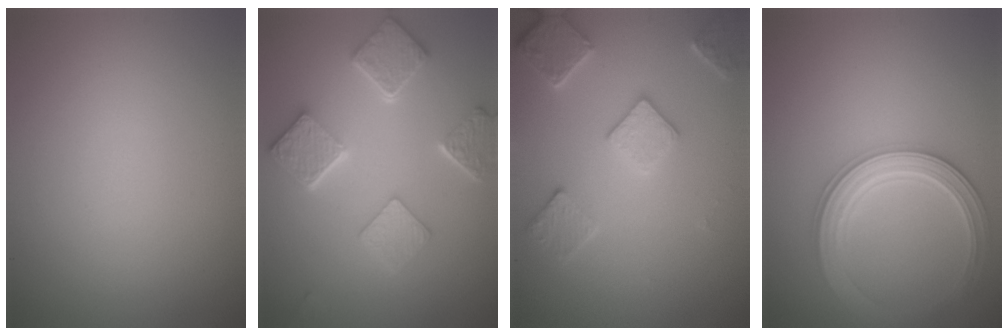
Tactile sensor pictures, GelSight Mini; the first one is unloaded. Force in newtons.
{"total": 5.4, "press": 4.3, "slide": 3.2}
{"total": 3.5, "press": 3.4, "slide": 0.7}
{"total": 4.1, "press": 4.0, "slide": 1.1}